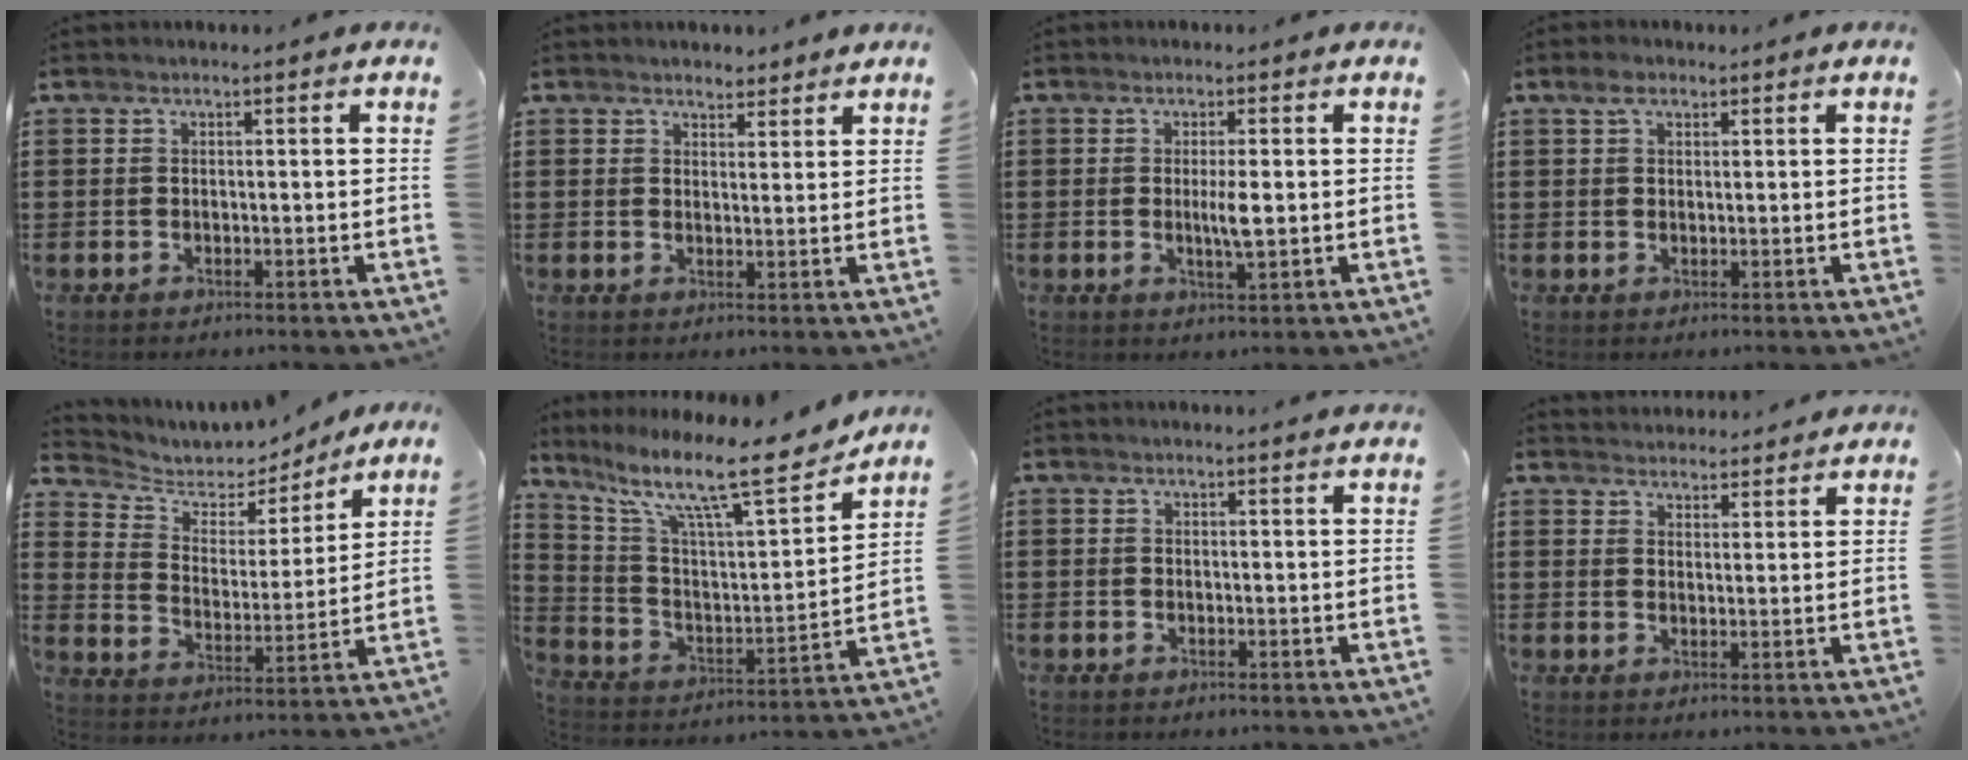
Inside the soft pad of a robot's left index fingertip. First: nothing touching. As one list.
[{"total": 2.6, "force": [2.5, 0.8, 0.1], "torque": [-0.008, -0.001, 0.047]}, {"total": 3.4, "force": [0.1, 0.3, 3.3], "torque": [-0.061, -0.005, 0.000]}, {"total": 2.7, "force": [1.5, 1.5, 1.6], "torque": [-0.029, 0.005, 0.024]}, {"total": 5.1, "force": [4.4, 2.6, 0.8], "torque": [-0.047, -0.026, 0.073]}, {"total": 13.0, "force": [10.1, 2.0, 8.0], "torque": [-0.169, -0.067, 0.159]}, {"total": 1.0, "force": [0.9, -0.1, 0.3], "torque": [-0.006, -0.003, 0.018]}, {"total": 3.1, "force": [3.1, 0.2, -0.4], "torque": [-0.001, -0.011, 0.058]}]